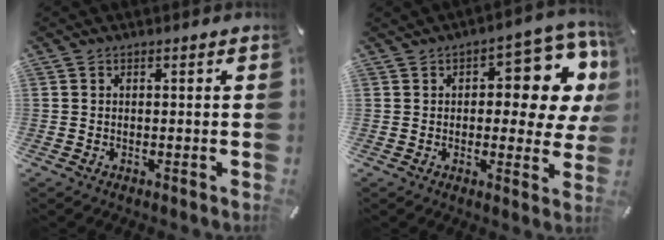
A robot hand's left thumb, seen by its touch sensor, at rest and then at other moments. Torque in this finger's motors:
{"motor_torque": [0.28, 0.28, 0.22, -0.19, 0.10]}